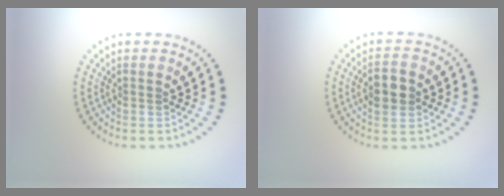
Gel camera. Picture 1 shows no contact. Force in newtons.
{"total": 3.1, "press": 3.1, "slide": 0.0}